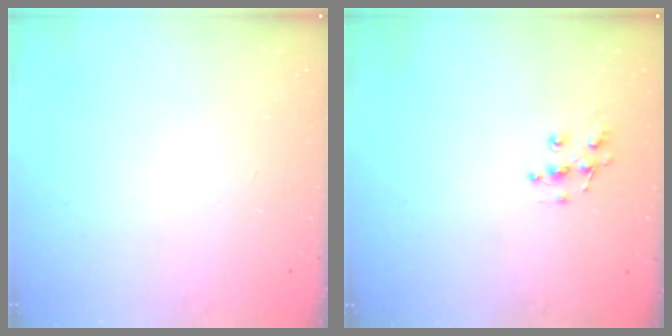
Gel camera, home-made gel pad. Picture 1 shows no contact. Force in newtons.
{"total": 7.8, "press": 7.7, "slide": 0.5}